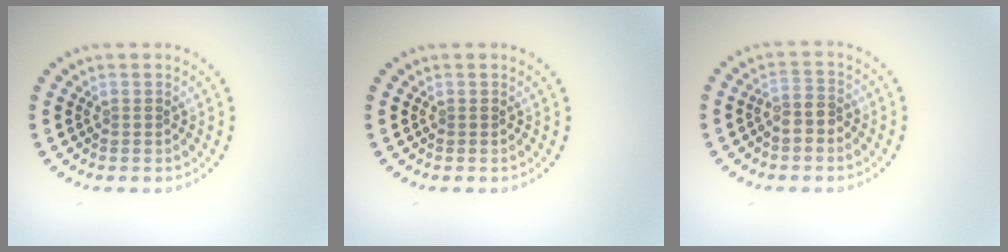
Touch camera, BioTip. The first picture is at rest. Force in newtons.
{"total": 0.0}
{"total": 2.2, "press": 1.9, "slide": 1.1}